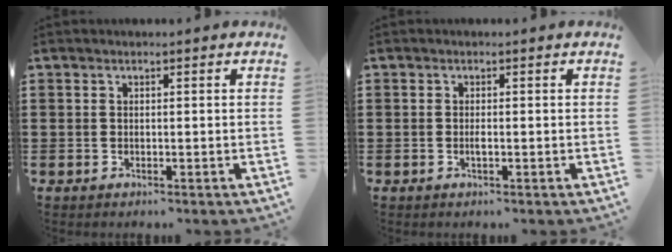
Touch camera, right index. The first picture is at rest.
{"total": 0.9, "force": [-0.3, 0.2, 0.9], "torque": [-0.024, -0.004, -0.007]}